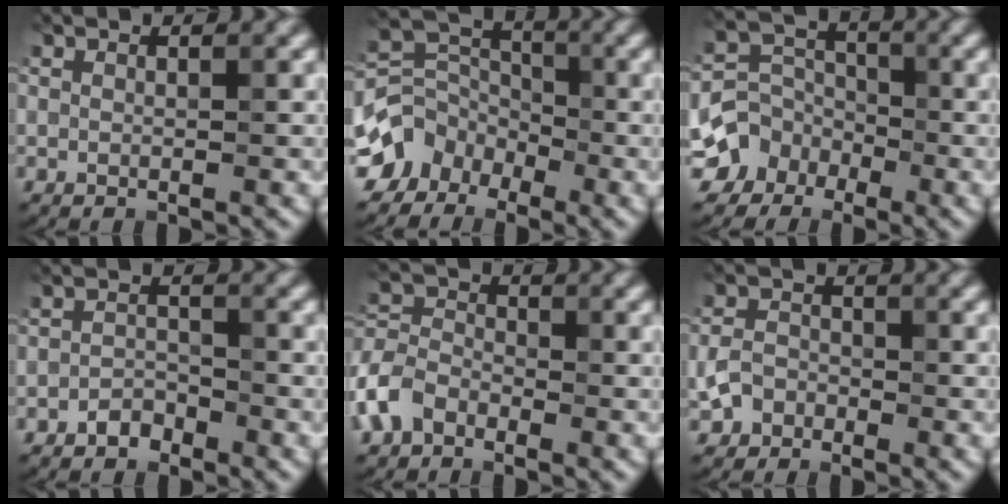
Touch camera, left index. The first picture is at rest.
{"total": 5.8, "force": [-5.2, 2.3, -1.0], "torque": [0.000, -0.003, -0.066]}
{"total": 6.3, "force": [-5.1, 3.5, -1.0], "torque": [0.020, -0.013, -0.065]}
{"total": 3.7, "force": [-3.5, -0.6, -1.2], "torque": [-0.008, -0.010, -0.023]}
{"total": 4.7, "force": [-4.6, 1.2, -0.1], "torque": [-0.037, -0.007, -0.063]}
{"total": 3.5, "force": [-3.3, 0.4, -1.1], "torque": [-0.008, -0.010, -0.027]}